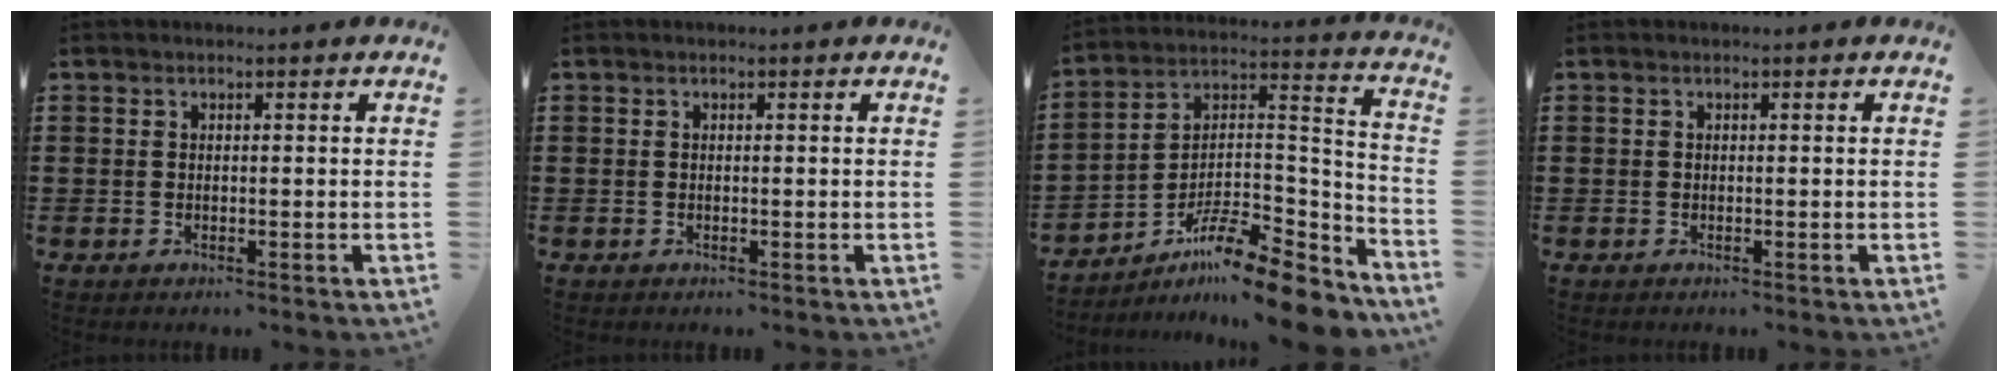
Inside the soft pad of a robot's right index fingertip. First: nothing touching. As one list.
[{"total": 0.0}, {"total": 11.6, "force": [-9.3, 2.0, 6.6], "torque": [-0.108, 0.019, -0.180]}, {"total": 0.0}]